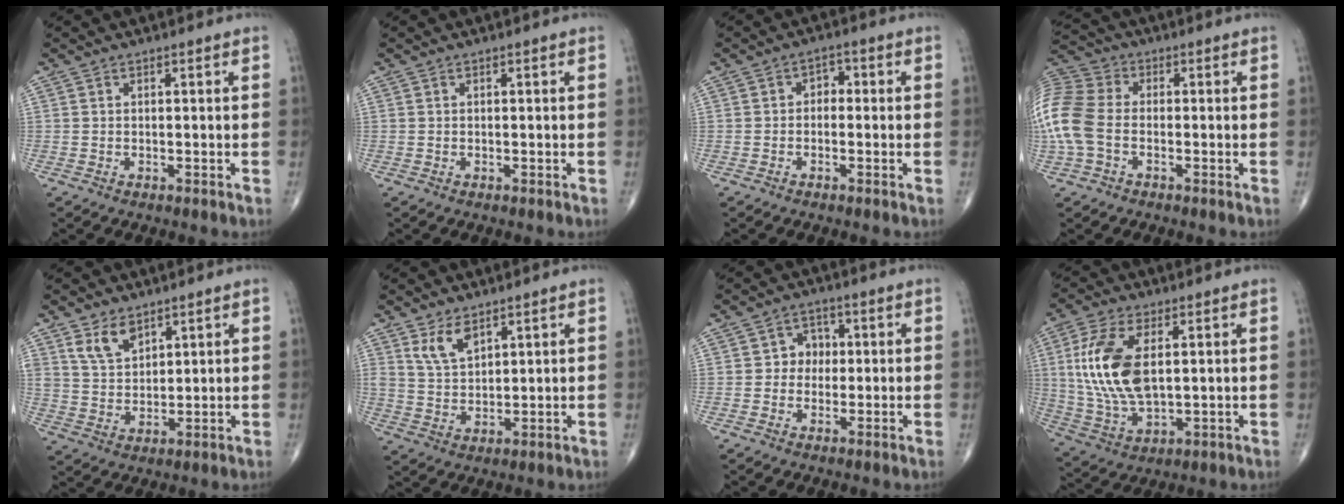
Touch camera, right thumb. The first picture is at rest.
{"total": 0.0}
{"total": 2.6, "force": [-0.3, 1.9, 1.7], "torque": [-0.005, 0.015, -0.016]}
{"total": 15.0, "force": [-2.1, 10.4, 10.5], "torque": [-0.264, 0.021, -0.044]}
{"total": 6.5, "force": [4.0, 3.9, 3.2], "torque": [-0.043, -0.027, 0.084]}
{"total": 5.6, "force": [3.4, 2.9, 3.3], "torque": [-0.050, -0.023, 0.074]}
{"total": 4.2, "force": [0.2, 3.8, 1.9], "torque": [0.005, 0.011, -0.006]}
{"total": 15.1, "force": [2.7, 7.7, 12.7], "torque": [-0.267, -0.009, 0.060]}